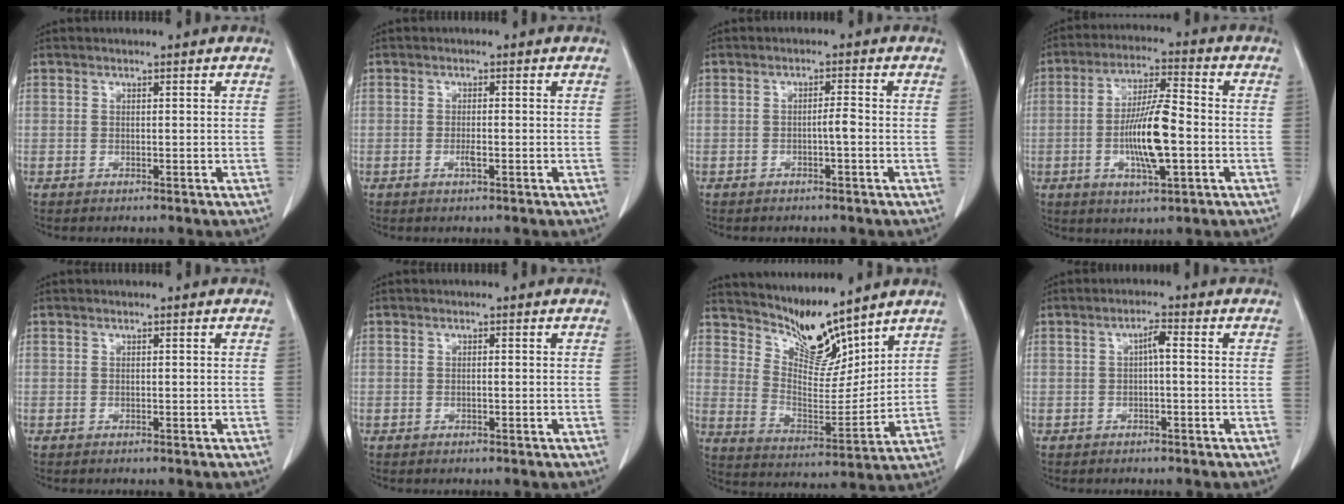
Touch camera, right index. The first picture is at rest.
{"total": 1.5, "force": [-0.5, 0.2, 1.4], "torque": [-0.026, 0.000, -0.008]}
{"total": 1.3, "force": [-0.4, 0.0, 1.2], "torque": [-0.019, 0.002, -0.006]}
{"total": 13.2, "force": [-2.7, 2.3, 12.7], "torque": [-0.241, 0.001, -0.047]}
{"total": 0.0}
{"total": 0.5, "force": [-0.1, 0.1, 0.5], "torque": [-0.010, 0.002, 0.001]}
{"total": 9.8, "force": [9.1, 2.1, 3.2], "torque": [-0.061, -0.009, 0.178]}
{"total": 2.1, "force": [0.0, 0.3, 2.1], "torque": [-0.034, 0.006, -0.001]}